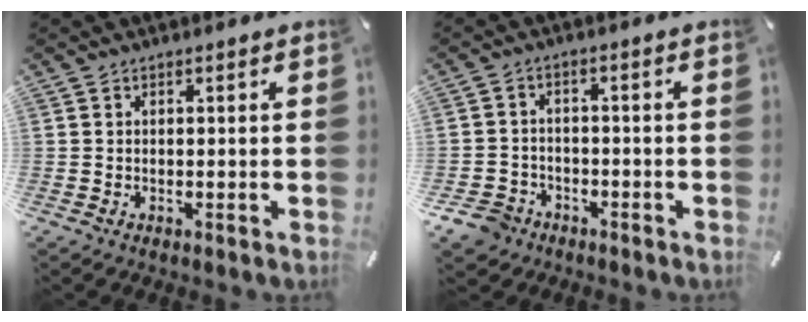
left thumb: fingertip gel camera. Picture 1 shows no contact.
{"total": 5.8, "force": [-3.7, 4.2, 1.5], "torque": [-0.038, 0.019, -0.073]}